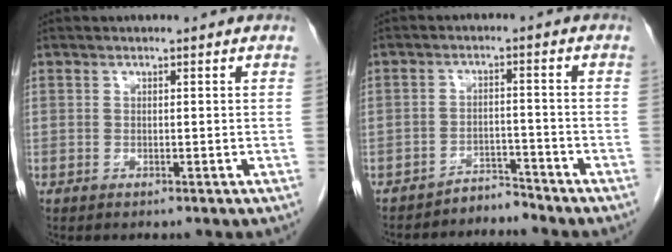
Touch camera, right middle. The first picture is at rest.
{"total": 3.3, "force": [-3.2, 0.2, -0.8], "torque": [0.018, -0.001, -0.051]}